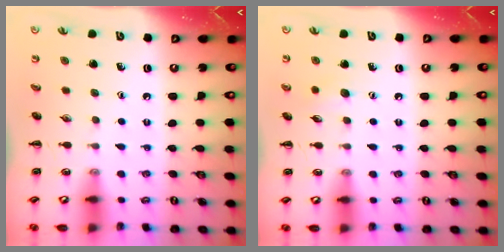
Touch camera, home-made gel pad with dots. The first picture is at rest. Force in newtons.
{"total": 5.4, "press": 5.3, "slide": 1.2}